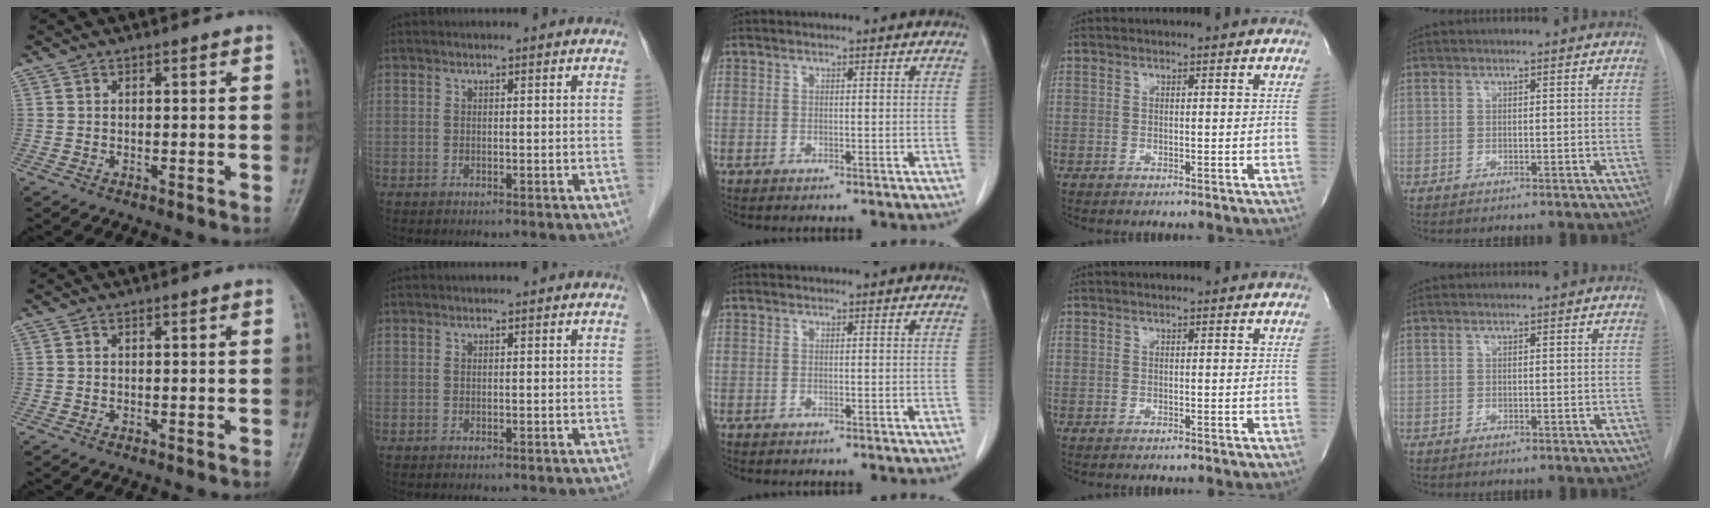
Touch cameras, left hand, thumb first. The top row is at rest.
{}